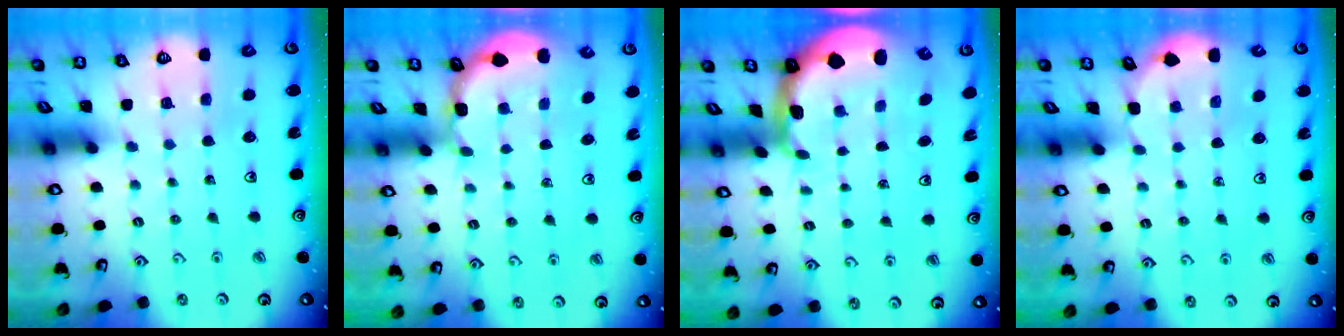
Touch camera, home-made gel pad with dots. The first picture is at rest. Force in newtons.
{"total": 1.9, "press": 1.9, "slide": 0.1}
{"total": 1.8, "press": 1.8, "slide": 0.4}
{"total": 2.4, "press": 2.0, "slide": 1.3}